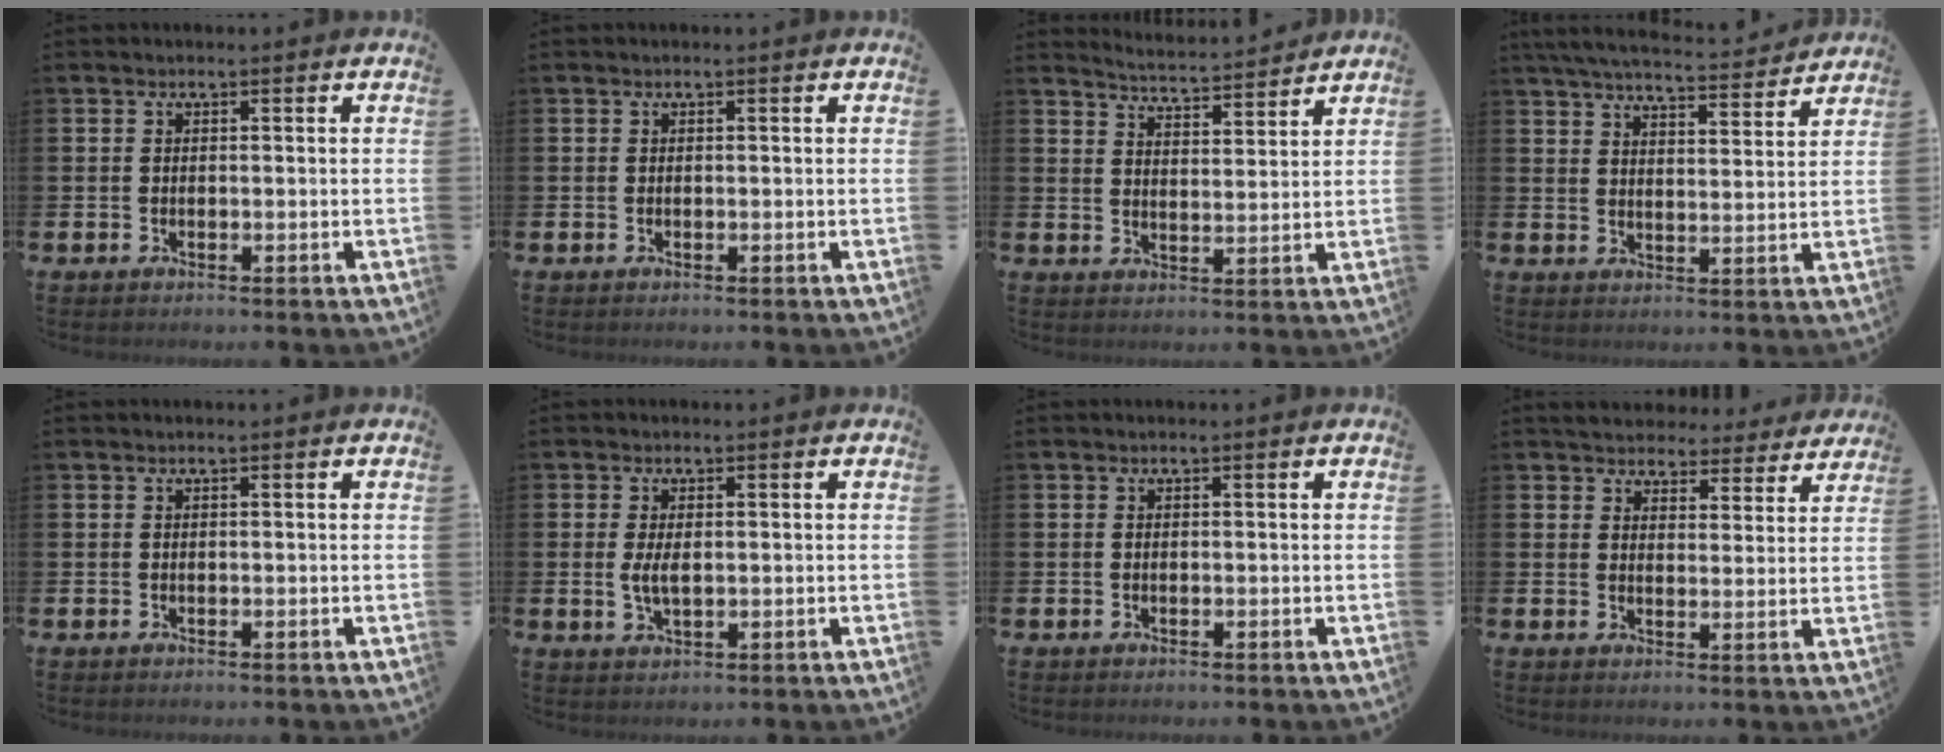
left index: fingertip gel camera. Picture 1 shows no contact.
{"total": 0.0}
{"total": 4.4, "force": [4.4, 0.0, 0.4], "torque": [-0.028, -0.038, 0.071]}
{"total": 6.0, "force": [5.8, 0.6, 1.4], "torque": [-0.048, -0.039, 0.102]}
{"total": 0.0}
{"total": 2.8, "force": [0.2, 1.3, 2.5], "torque": [-0.041, 0.000, 0.001]}
{"total": 0.0}
{"total": 4.5, "force": [4.3, 1.3, 0.1], "torque": [-0.022, -0.030, 0.076]}